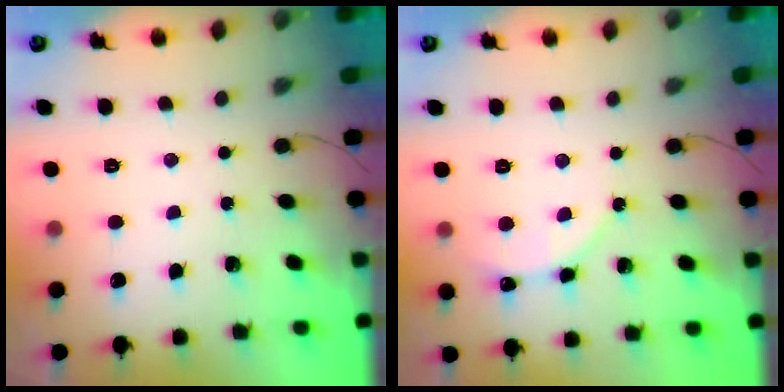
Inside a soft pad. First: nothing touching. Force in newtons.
{"total": 4.0, "press": 3.9, "slide": 0.4}